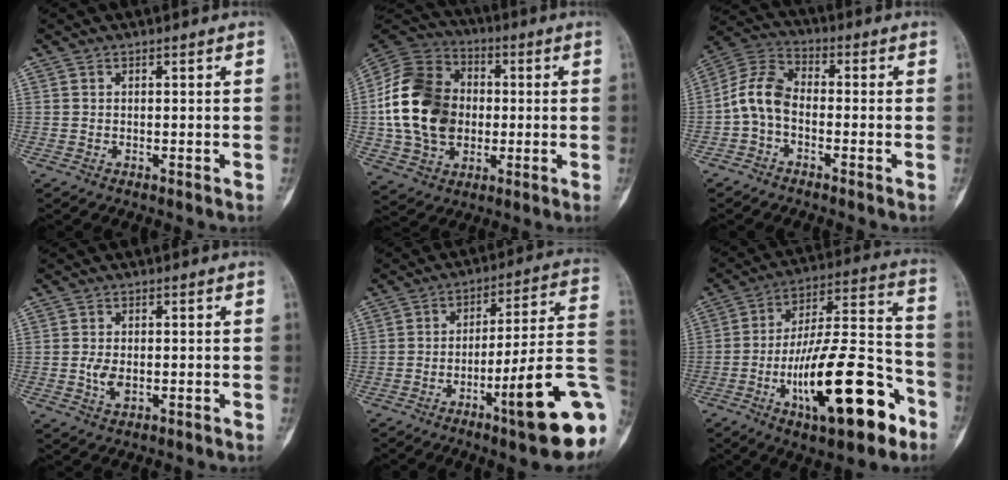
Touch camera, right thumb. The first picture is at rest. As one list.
[{"total": 19.9, "force": [-0.5, 15.2, 12.8], "torque": [-0.221, 0.020, -0.011]}, {"total": 8.1, "force": [-1.9, 5.0, 6.0], "torque": [-0.116, 0.033, -0.053]}, {"total": 3.4, "force": [-0.7, 1.8, 2.7], "torque": [-0.052, 0.000, -0.013]}, {"total": 20.0, "force": [-7.3, 2.9, 18.4], "torque": [-0.206, 0.038, -0.103]}, {"total": 24.7, "force": [-10.7, 8.2, 20.8], "torque": [-0.335, 0.061, -0.167]}]